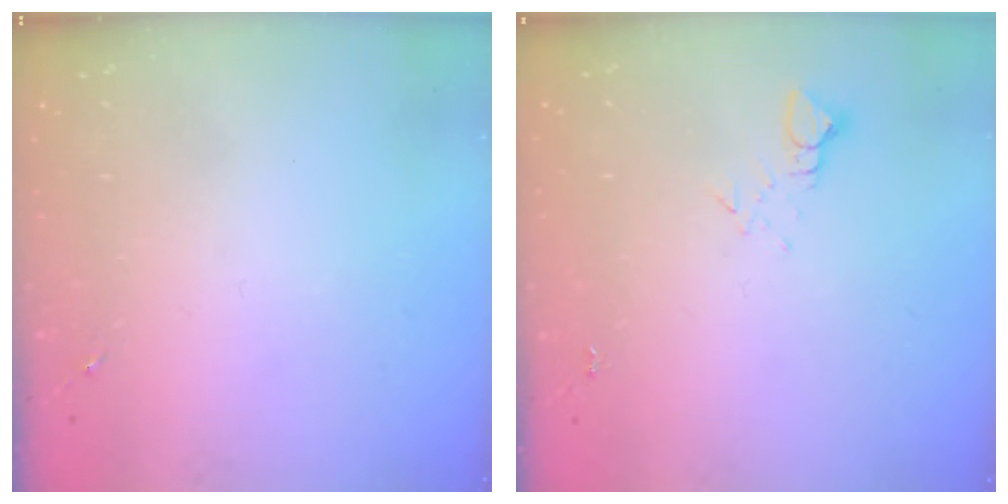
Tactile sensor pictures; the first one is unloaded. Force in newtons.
{"total": 2.7, "press": 2.7, "slide": 0.2}